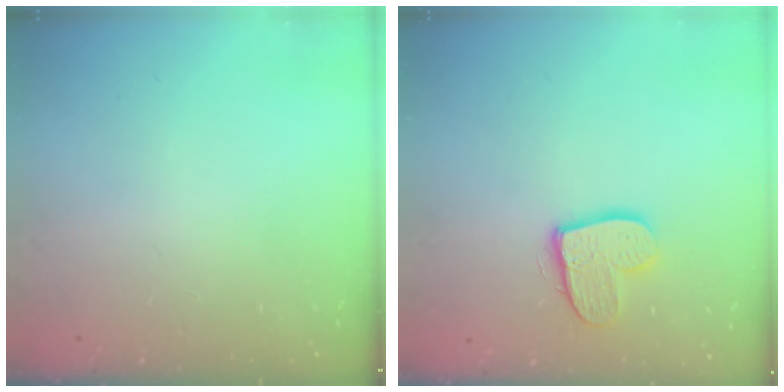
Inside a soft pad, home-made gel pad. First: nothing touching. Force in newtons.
{"total": 12.0, "press": 11.9, "slide": 0.9}